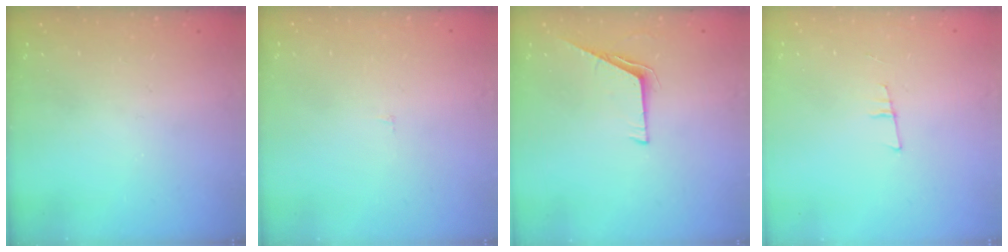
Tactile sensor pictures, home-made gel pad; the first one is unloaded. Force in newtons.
{"total": 1.6, "press": 1.6, "slide": 0.1}
{"total": 5.4, "press": 5.3, "slide": 0.6}
{"total": 6.6, "press": 5.9, "slide": 2.9}